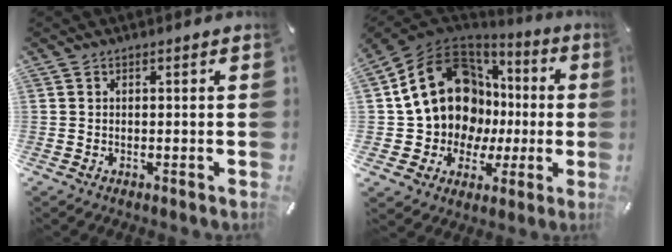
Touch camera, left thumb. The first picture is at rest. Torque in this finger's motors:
{"motor_torque": [2.50, 2.51, 1.64, -1.12, 0.29]}